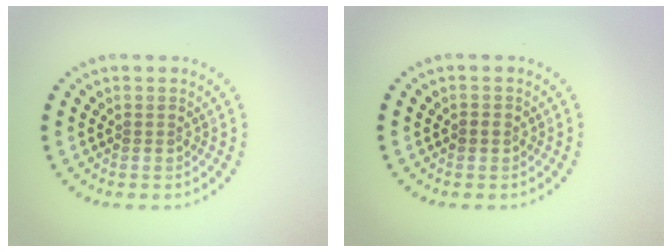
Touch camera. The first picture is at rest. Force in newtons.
{"total": 0.8, "press": 0.8, "slide": 0.4}